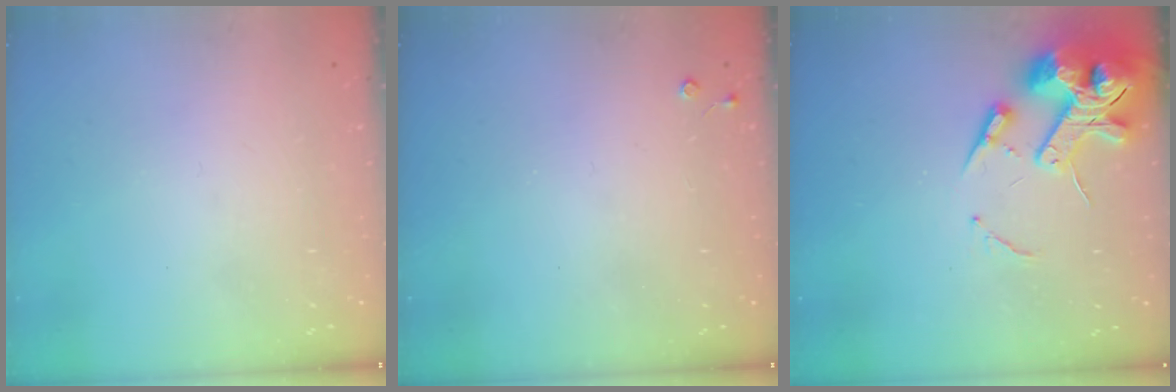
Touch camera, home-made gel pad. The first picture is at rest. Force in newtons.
{"total": 2.7, "press": 2.7, "slide": 0.4}
{"total": 16.0, "press": 15.8, "slide": 2.4}